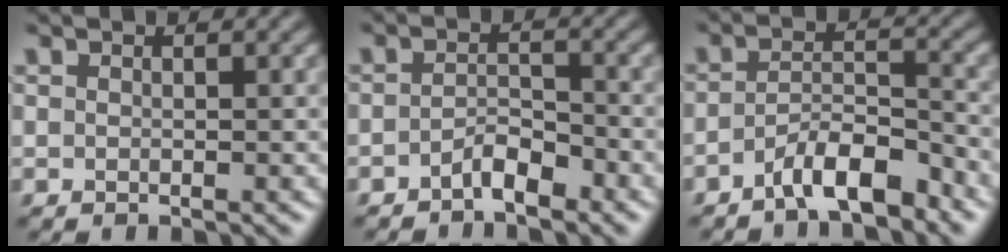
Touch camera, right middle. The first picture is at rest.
{"total": 2.1, "force": [-1.6, 0.6, 1.2], "torque": [-0.023, 0.008, -0.031]}
{"total": 4.6, "force": [-3.2, 1.2, 3.0], "torque": [-0.051, 0.007, -0.059]}